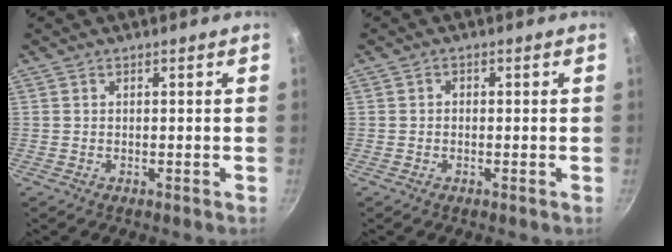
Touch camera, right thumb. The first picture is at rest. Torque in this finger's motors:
{"motor_torque": [-0.53, -0.41, -0.25, 0.34, -0.03]}